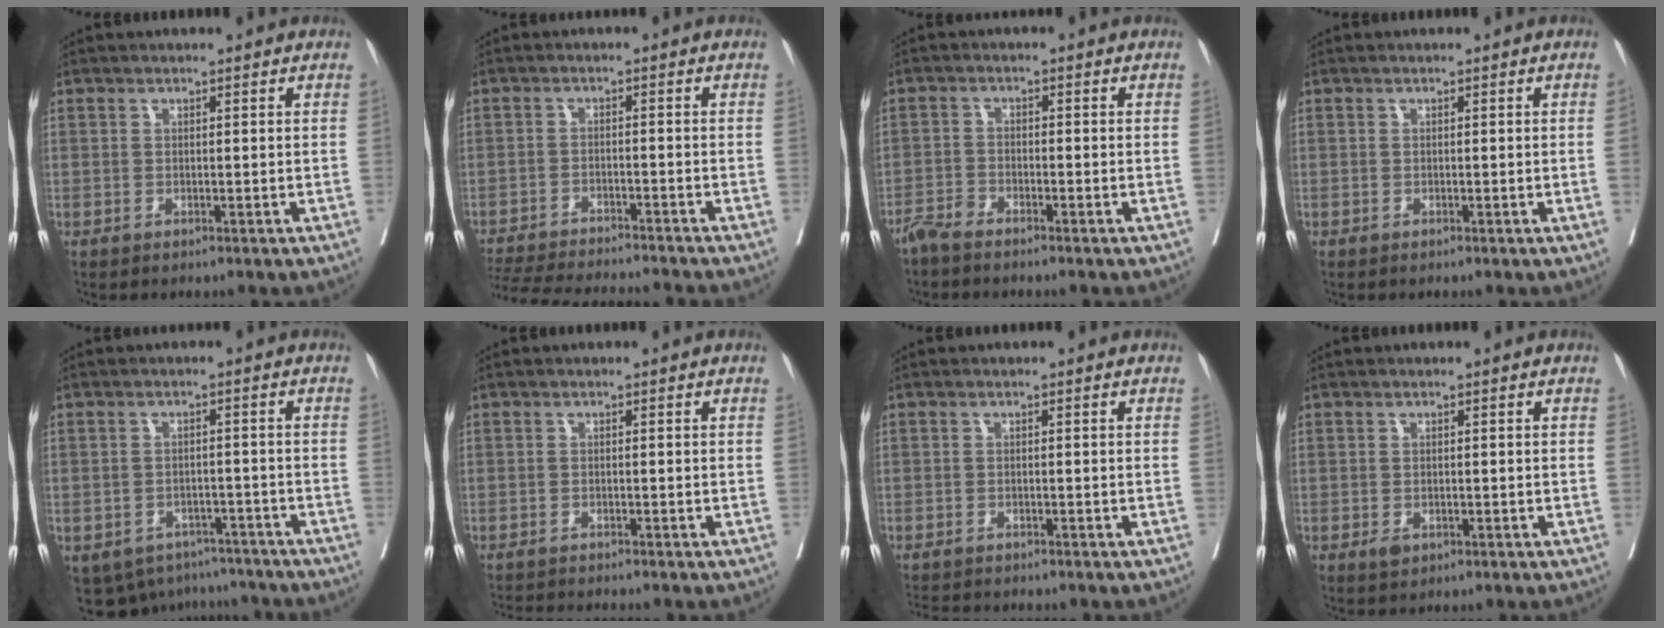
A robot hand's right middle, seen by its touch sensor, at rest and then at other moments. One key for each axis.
{"total": 14.3, "fx": -13.4, "fy": 0.4, "fz": 4.9, "tx": -0.079, "ty": -0.018, "tz": -0.199}
{"total": 2.6, "fx": -2.5, "fy": 0.2, "fz": 0.7, "tx": -0.014, "ty": -0.006, "tz": -0.053}
{"total": 0.0}
{"total": 10.3, "fx": -8.2, "fy": 5.9, "fz": 1.7, "tx": -0.027, "ty": 0.014, "tz": -0.101}
{"total": 2.9, "fx": -2.8, "fy": -0.8, "fz": 0.2, "tx": -0.001, "ty": -0.014, "tz": -0.047}
{"total": 3.6, "fx": -3.5, "fy": 0.3, "fz": 0.7, "tx": -0.005, "ty": -0.013, "tz": -0.056}
{"total": 1.4, "fx": -0.7, "fy": 0.9, "fz": 0.9, "tx": -0.012, "ty": 0.000, "tz": -0.005}